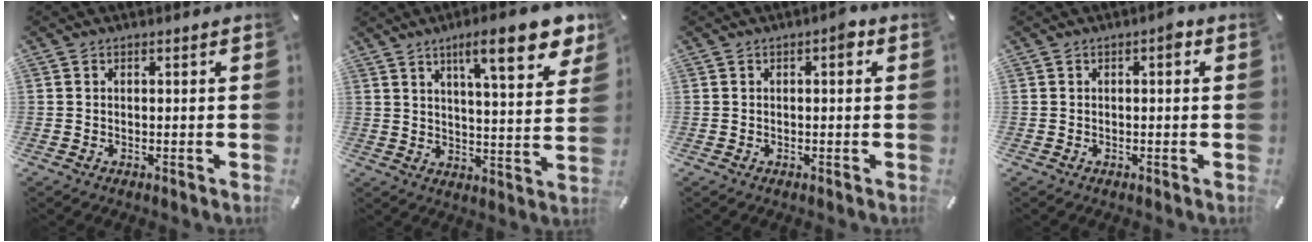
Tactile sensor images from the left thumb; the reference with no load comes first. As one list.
[{"total": 15.2, "force": [9.1, 3.8, 11.5], "torque": [-0.166, -0.045, 0.140]}, {"total": 2.9, "force": [0.5, 1.3, 2.6], "torque": [-0.030, 0.002, 0.000]}, {"total": 2.4, "force": [0.3, 1.1, 2.2], "torque": [-0.029, 0.006, -0.003]}]